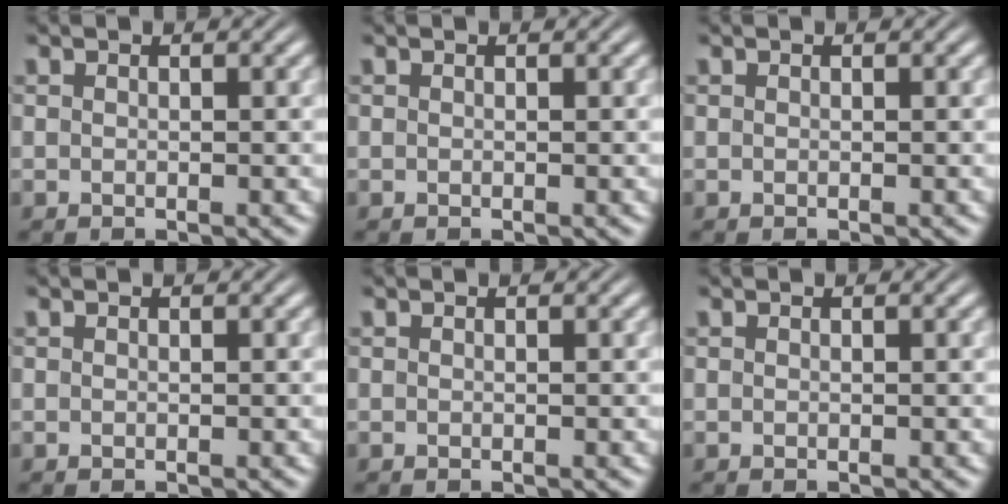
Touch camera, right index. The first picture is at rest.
{"total": 0.0}
{"total": 0.0}
{"total": 0.0}
{"total": 0.0}
{"total": 0.0}